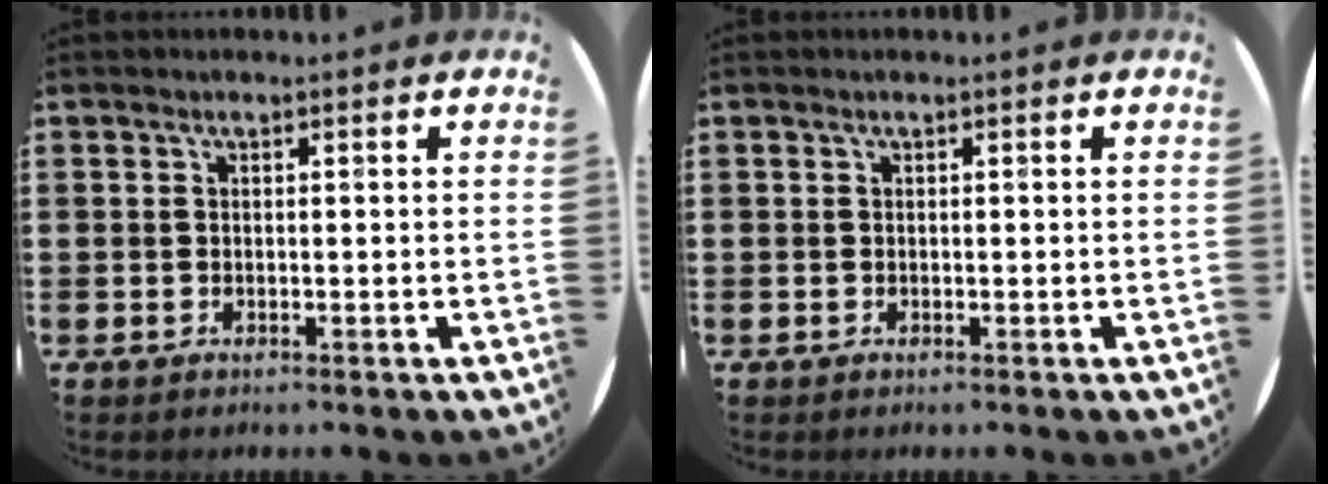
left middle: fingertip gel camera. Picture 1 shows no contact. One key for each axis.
{"total": 0.0}